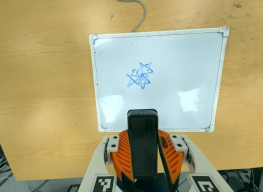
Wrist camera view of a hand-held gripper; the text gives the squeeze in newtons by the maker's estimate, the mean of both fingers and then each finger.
{"total": 9.8, "left": 7.7, "right": 11.8}